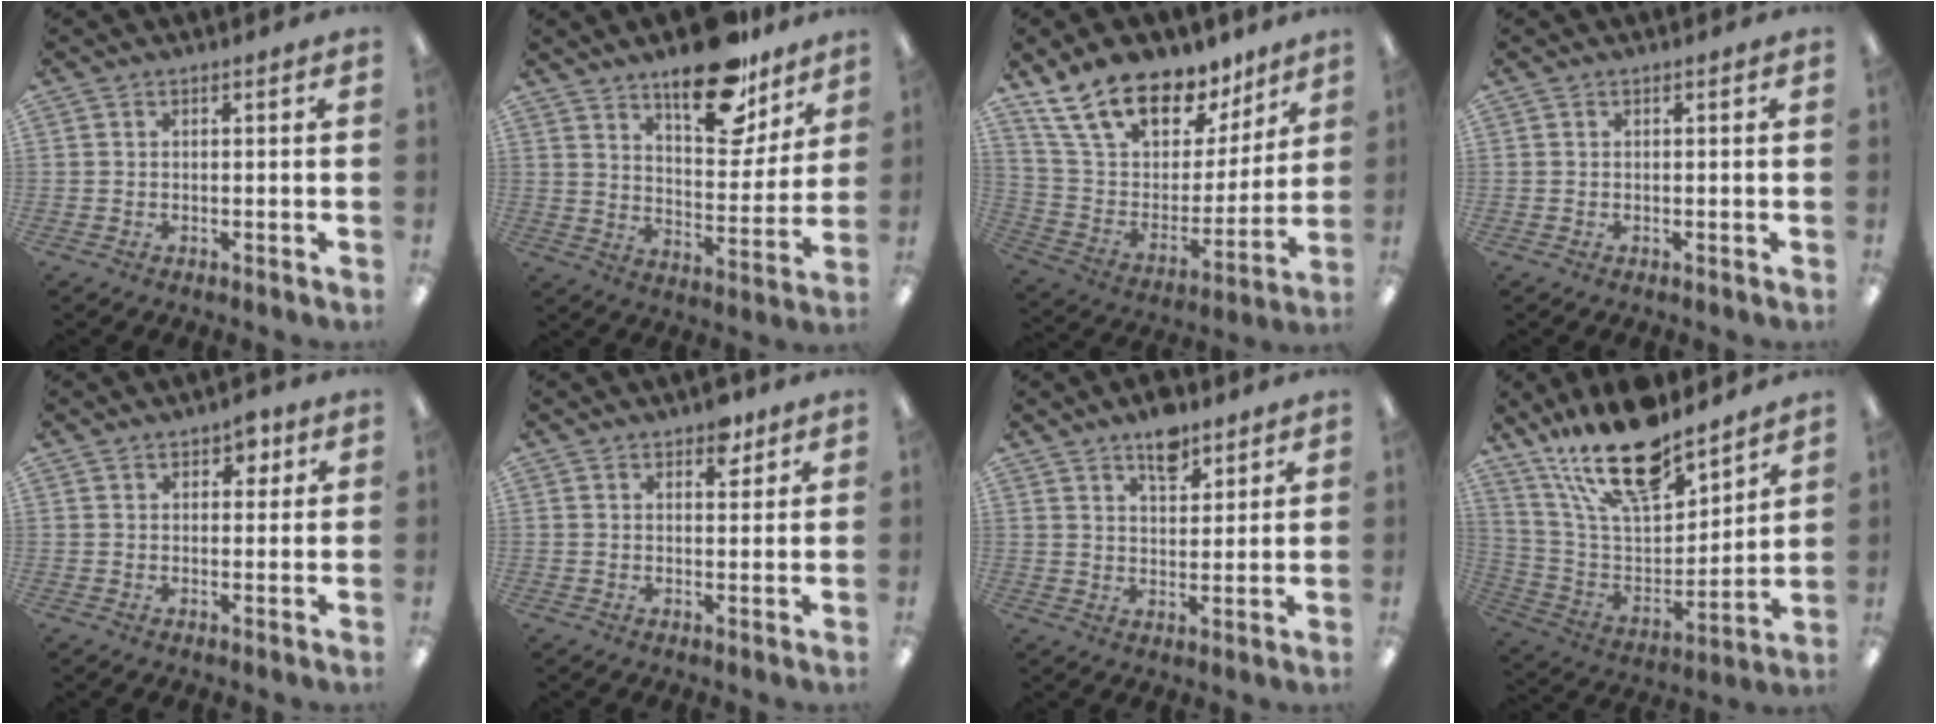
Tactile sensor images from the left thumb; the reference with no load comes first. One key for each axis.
{"total": 18.7, "fx": 13.2, "fy": 8.1, "fz": 10.5, "tx": -0.135, "ty": -0.080, "tz": 0.221}
{"total": 19.2, "fx": 14.0, "fy": 10.2, "fz": 8.4, "tx": -0.151, "ty": -0.088, "tz": 0.255}
{"total": 0.0}
{"total": 3.9, "fx": 2.2, "fy": 2.5, "fz": 2.0, "tx": -0.012, "ty": -0.005, "tz": 0.032}
{"total": 4.6, "fx": 3.2, "fy": 2.4, "fz": 2.3, "tx": -0.011, "ty": -0.015, "tz": 0.049}
{"total": 7.6, "fx": 5.5, "fy": 3.7, "fz": 3.7, "tx": -0.048, "ty": -0.026, "tz": 0.094}
{"total": 21.3, "fx": 16.2, "fy": 7.8, "fz": 11.4, "tx": -0.215, "ty": -0.095, "tz": 0.286}